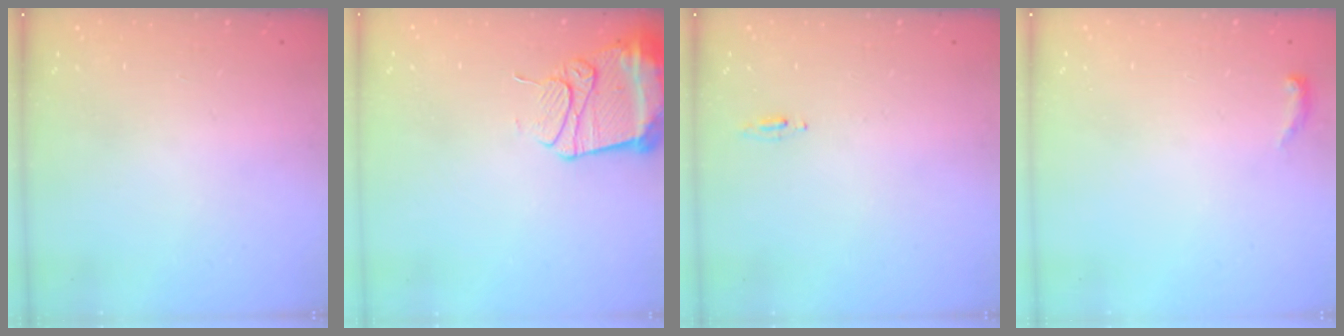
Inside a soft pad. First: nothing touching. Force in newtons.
{"total": 13.2, "press": 13.2, "slide": 1.4}
{"total": 4.6, "press": 4.4, "slide": 1.6}
{"total": 6.9, "press": 2.8, "slide": 6.3}